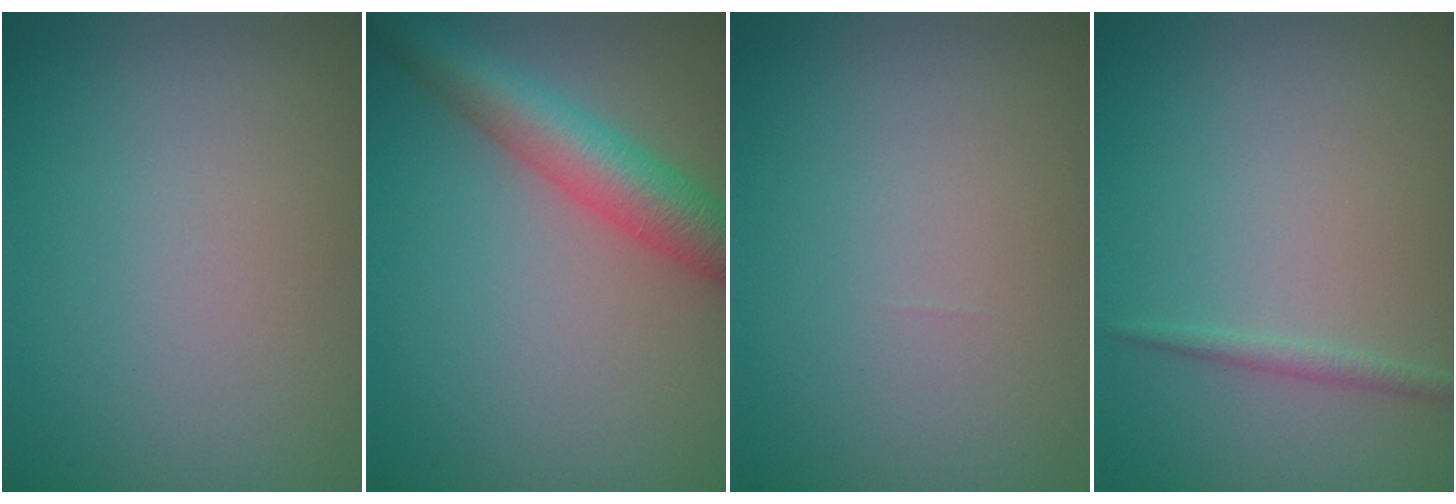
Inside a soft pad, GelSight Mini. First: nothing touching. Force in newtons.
{"total": 5.7, "press": 5.7, "slide": 0.2}
{"total": 0.0}
{"total": 0.9, "press": 0.9, "slide": 0.1}